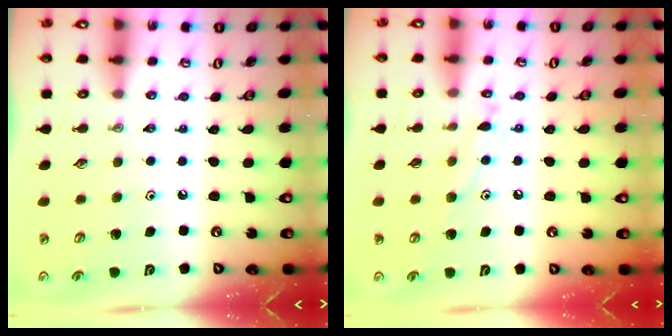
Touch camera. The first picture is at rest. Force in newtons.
{"total": 8.2, "press": 8.2, "slide": 0.5}